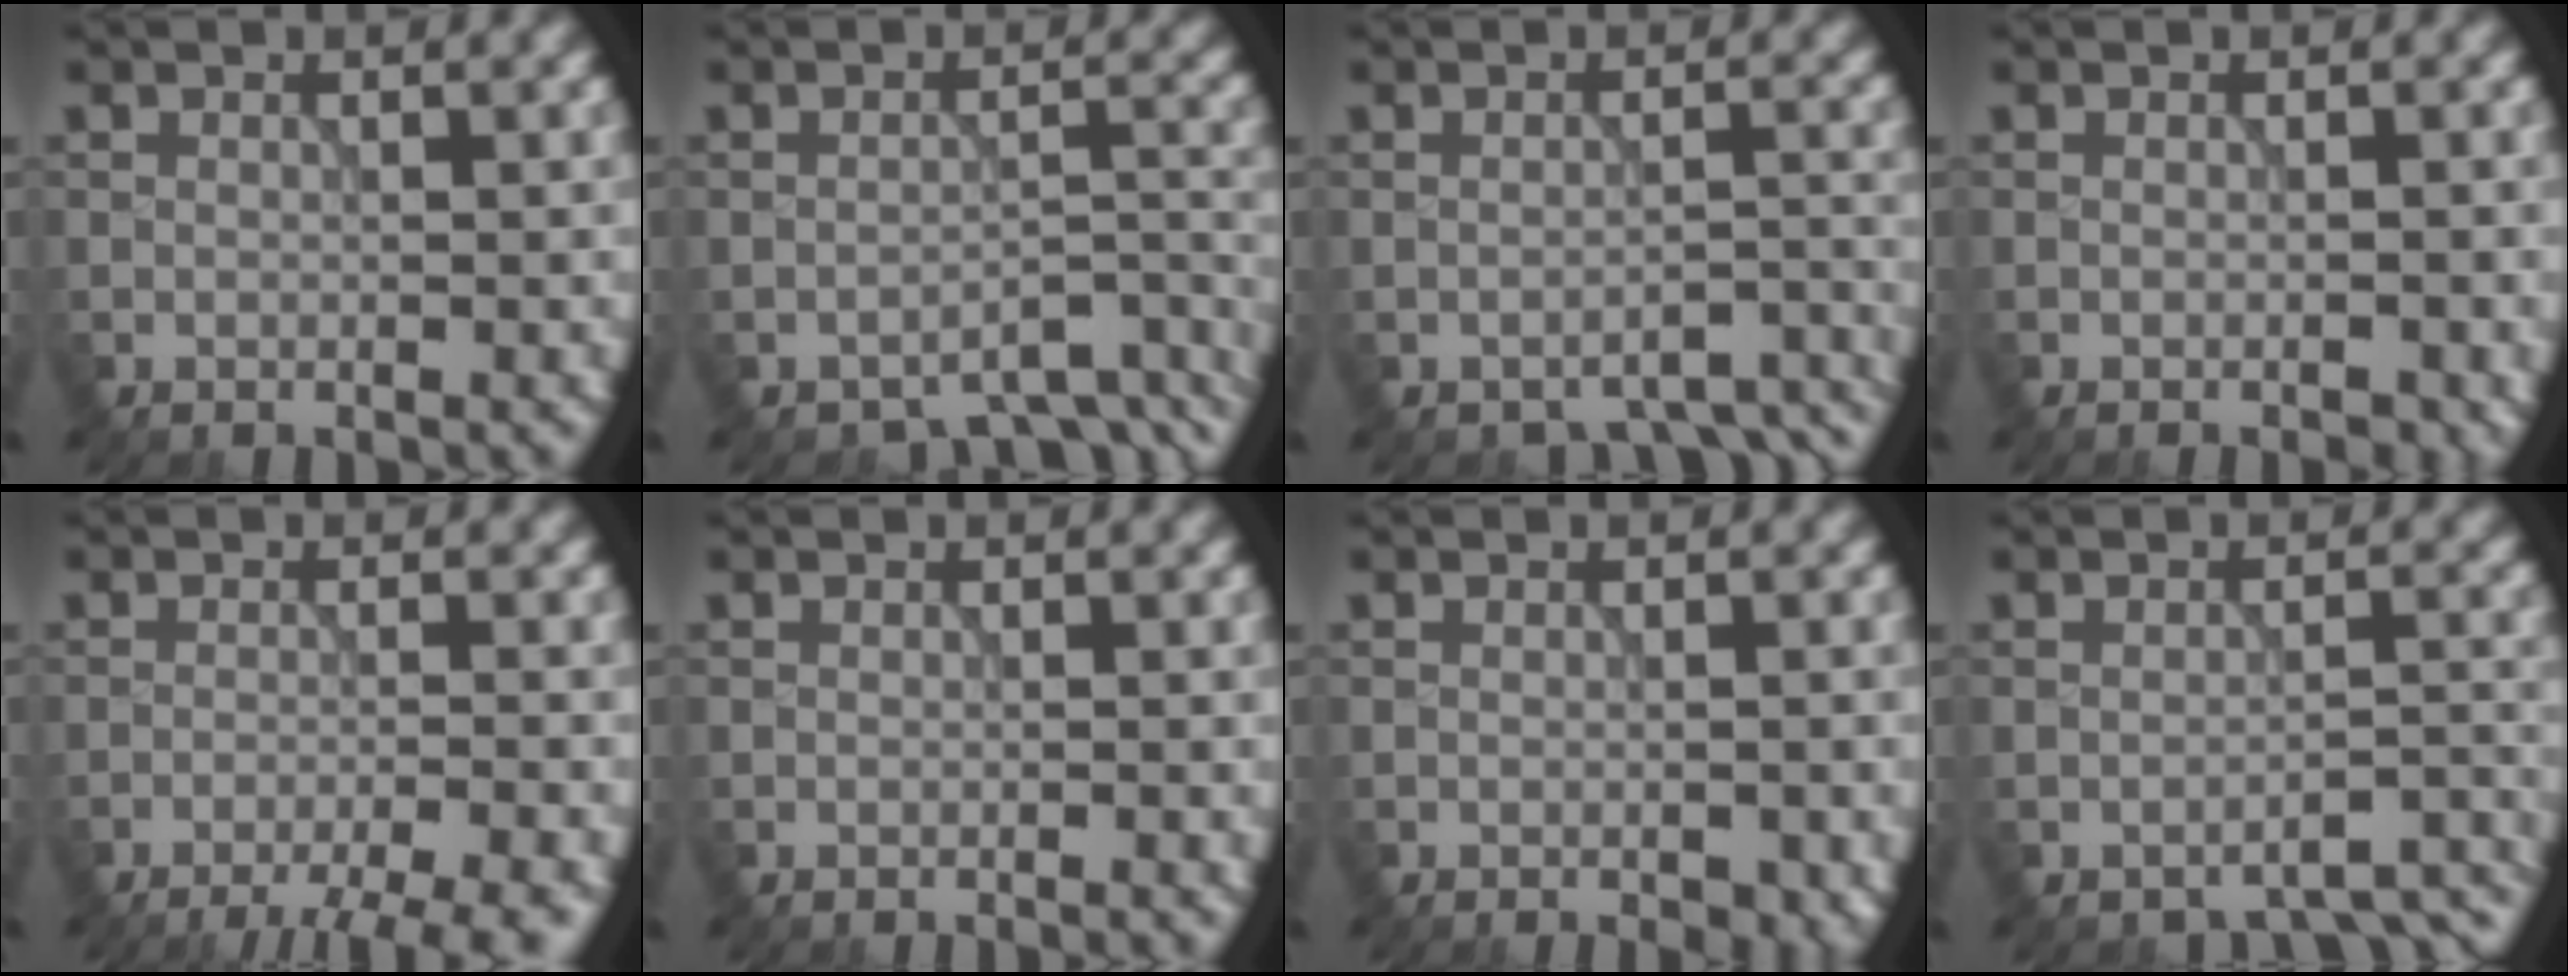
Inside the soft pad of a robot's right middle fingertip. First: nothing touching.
{"total": 4.7, "force": [-4.0, 1.5, 1.9], "torque": [-0.021, -0.013, -0.051]}
{"total": 4.3, "force": [-3.8, 1.4, 1.5], "torque": [-0.015, -0.017, -0.035]}
{"total": 1.0, "force": [-0.7, 0.3, 0.6], "torque": [-0.008, -0.002, -0.008]}
{"total": 6.8, "force": [-5.6, 1.2, 3.6], "torque": [-0.042, -0.007, -0.076]}
{"total": 0.0}
{"total": 1.8, "force": [-1.0, 0.7, 1.4], "torque": [-0.020, -0.005, -0.008]}
{"total": 2.8, "force": [-2.6, 0.6, 1.0], "torque": [-0.011, -0.007, -0.030]}